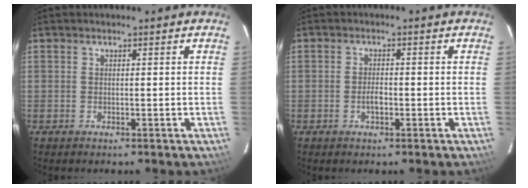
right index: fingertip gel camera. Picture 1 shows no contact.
{"total": 2.2, "force": [-0.7, 1.1, 1.8], "torque": [-0.036, 0.001, -0.012]}